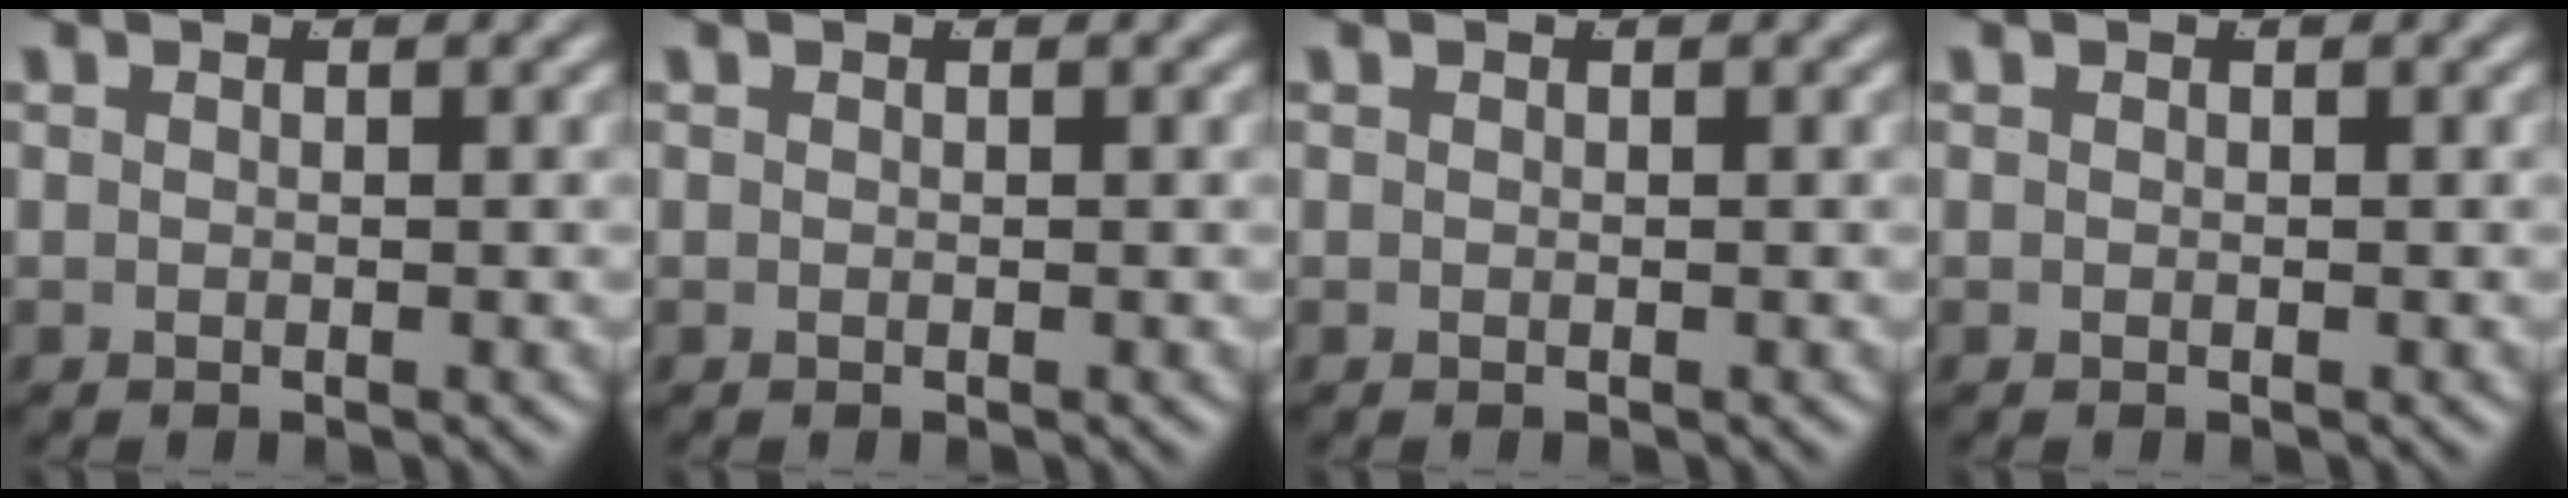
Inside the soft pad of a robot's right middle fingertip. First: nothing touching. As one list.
[{"total": 0.0}, {"total": 0.0}, {"total": 0.0}]